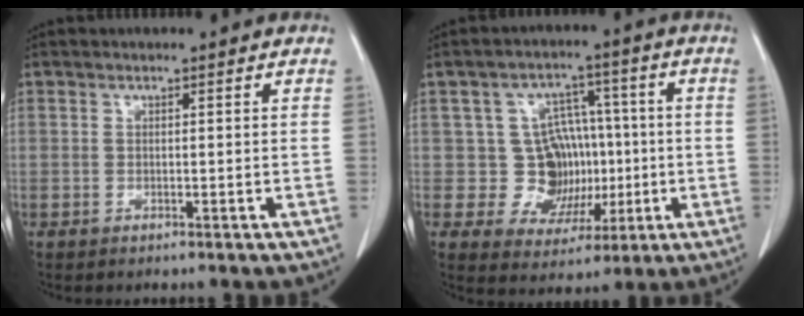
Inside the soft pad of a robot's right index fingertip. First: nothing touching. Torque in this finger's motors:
{"motor_torque": [0.09, -0.03, 0.07, 0.00]}